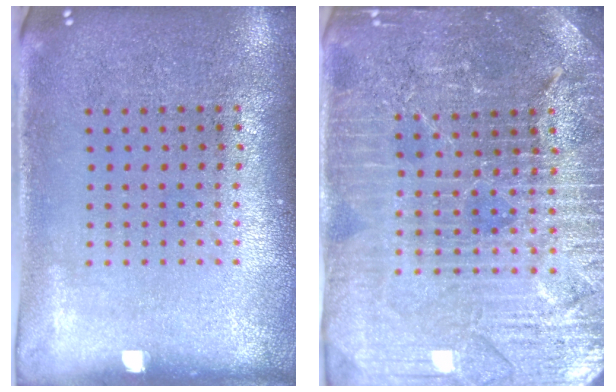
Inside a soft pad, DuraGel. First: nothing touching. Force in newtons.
{"total": 4.4, "press": 4.1, "slide": 1.4}